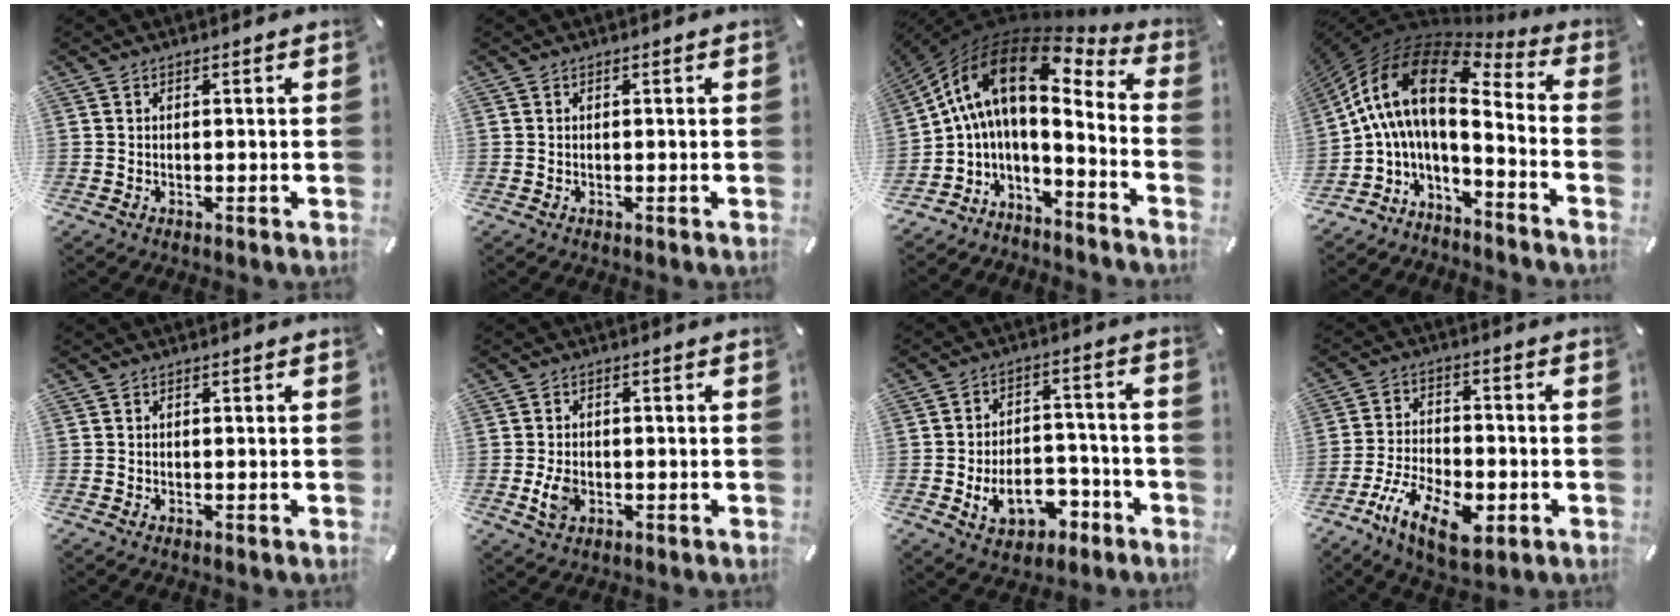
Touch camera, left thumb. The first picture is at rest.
{"total": 0.0}
{"total": 13.3, "force": [4.6, 5.6, 11.2], "torque": [-0.225, -0.046, 0.069]}
{"total": 14.1, "force": [2.3, 6.1, 12.5], "torque": [-0.263, -0.033, 0.029]}
{"total": 0.0}
{"total": 4.1, "force": [-0.8, 2.9, 2.8], "torque": [-0.077, -0.004, -0.018]}
{"total": 11.6, "force": [-4.6, 8.1, 7.0], "torque": [-0.091, 0.034, -0.071]}
{"total": 13.7, "force": [-6.5, 7.1, 9.7], "torque": [-0.186, 0.031, -0.111]}